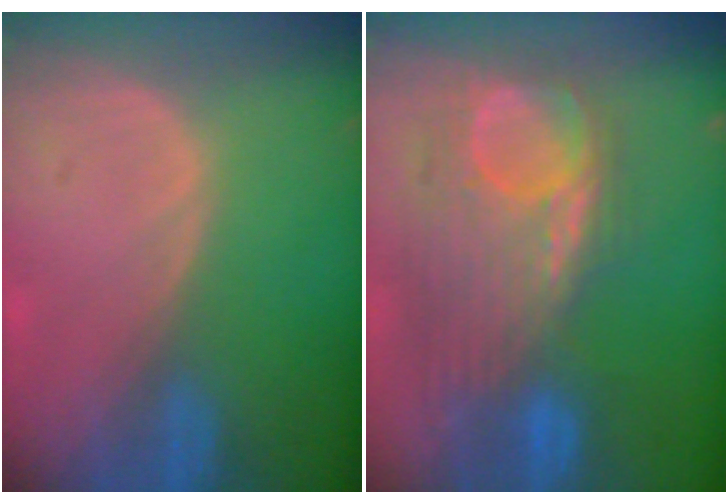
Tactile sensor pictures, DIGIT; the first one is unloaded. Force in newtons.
{"total": 11.0, "press": 10.4, "slide": 3.5}